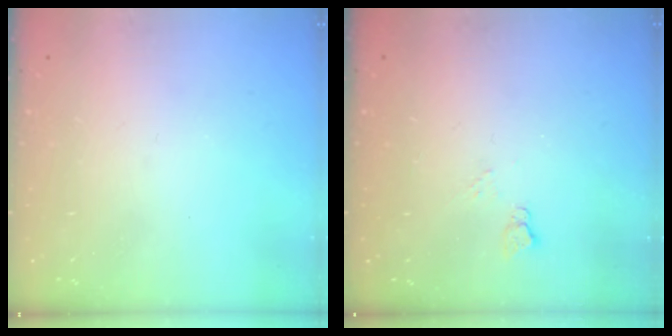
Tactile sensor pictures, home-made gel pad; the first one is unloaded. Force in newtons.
{"total": 4.9, "press": 4.8, "slide": 0.6}